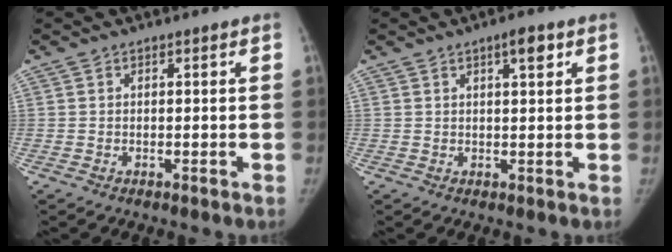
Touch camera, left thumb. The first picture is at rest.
{"total": 3.4, "force": [1.8, 1.0, 2.7], "torque": [-0.033, -0.005, 0.026]}